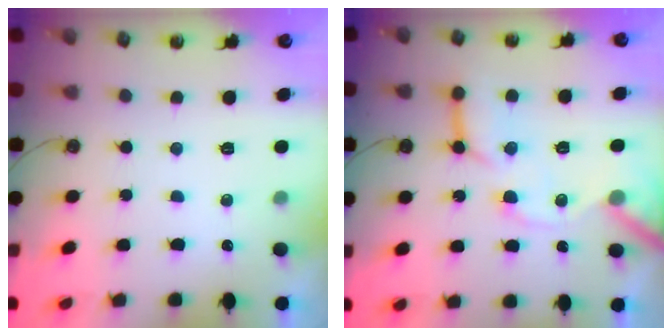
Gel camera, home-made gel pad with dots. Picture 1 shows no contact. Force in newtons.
{"total": 15.7, "press": 15.6, "slide": 1.9}